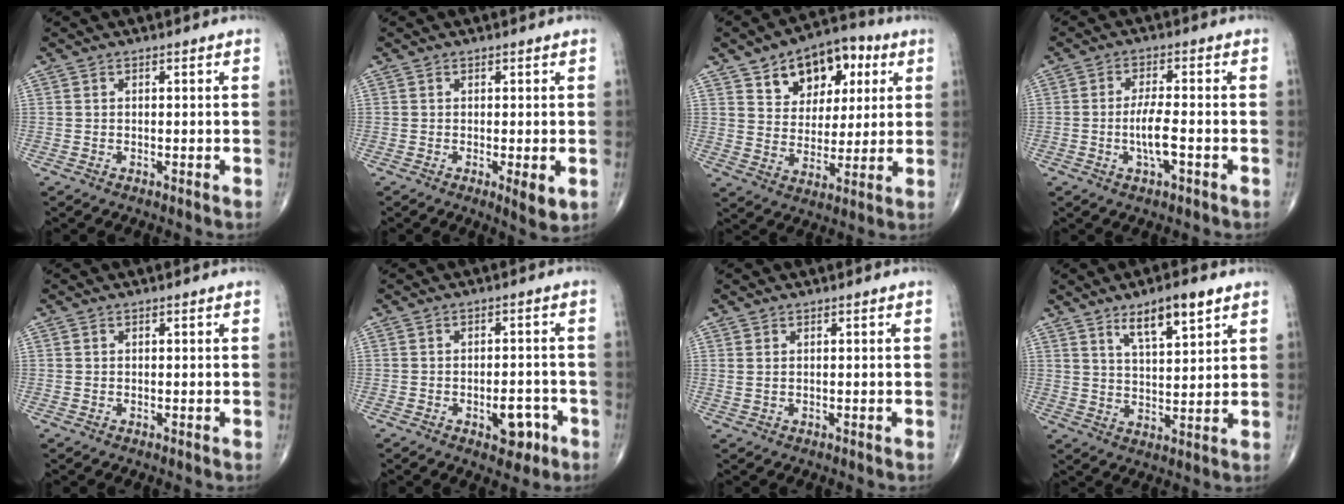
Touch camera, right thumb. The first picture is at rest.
{"total": 3.6, "force": [-0.7, 0.8, 3.5], "torque": [-0.053, -0.013, -0.011]}
{"total": 14.8, "force": [6.6, 10.0, 8.7], "torque": [-0.078, -0.011, 0.105]}
{"total": 5.4, "force": [-1.5, 1.5, 5.0], "torque": [-0.097, 0.007, -0.029]}
{"total": 0.0}
{"total": 5.8, "force": [-2.6, 3.2, 4.1], "torque": [-0.032, 0.019, -0.031]}
{"total": 0.9, "force": [0.4, 0.4, 0.7], "torque": [-0.019, 0.006, 0.013]}
{"total": 9.1, "force": [5.5, 2.8, 6.7], "torque": [-0.101, -0.028, 0.097]}